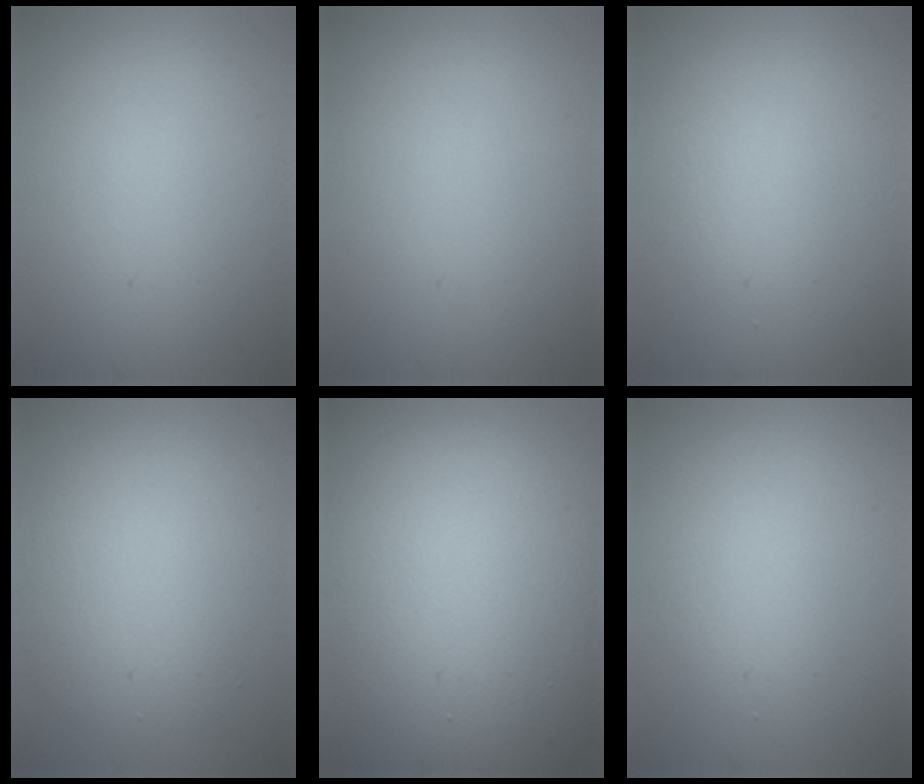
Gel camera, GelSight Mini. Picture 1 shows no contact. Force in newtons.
{"total": 0.0}
{"total": 1.6, "press": 1.6, "slide": 0.2}
{"total": 4.6, "press": 4.5, "slide": 0.1}
{"total": 22.6, "press": 22.6, "slide": 1.6}
{"total": 1.9, "press": 1.9, "slide": 0.2}